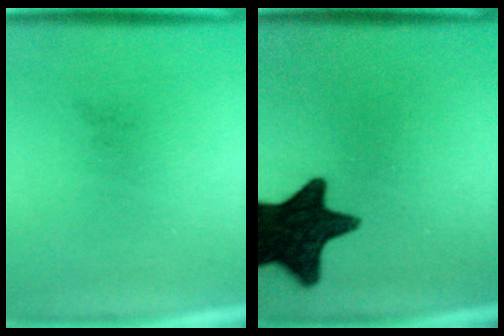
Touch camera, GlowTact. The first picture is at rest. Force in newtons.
{"total": 15.9}